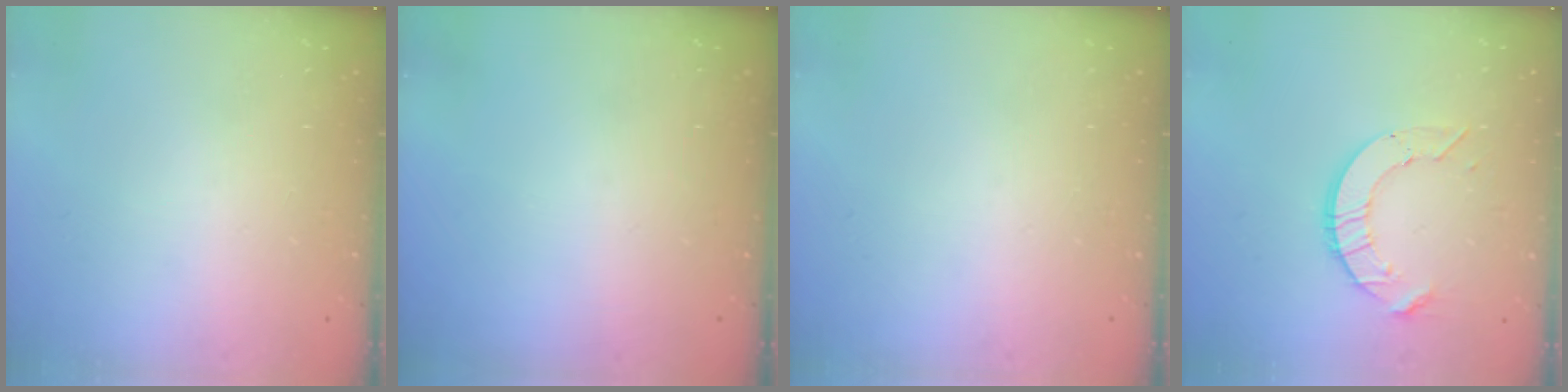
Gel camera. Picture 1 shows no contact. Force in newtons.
{"total": 0.0}
{"total": 0.0}
{"total": 8.4, "press": 8.4, "slide": 0.6}